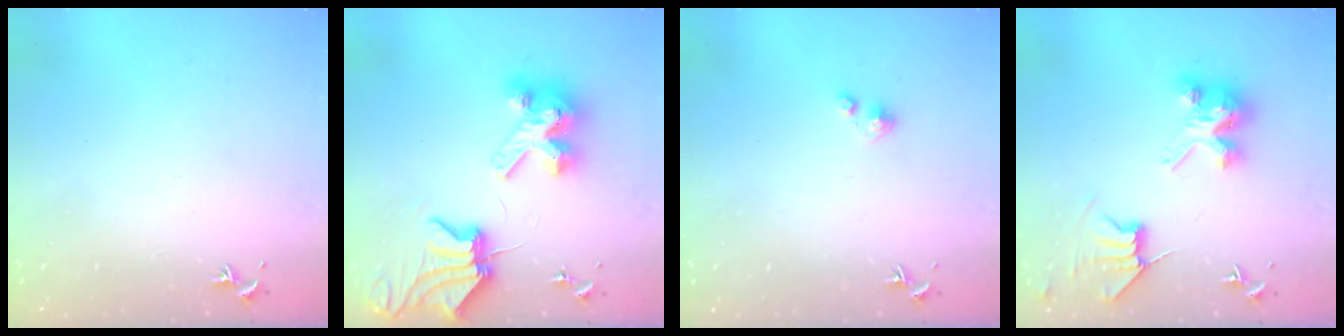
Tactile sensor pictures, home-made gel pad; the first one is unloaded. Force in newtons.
{"total": 11.9, "press": 11.8, "slide": 1.5}
{"total": 3.0, "press": 3.0, "slide": 0.3}
{"total": 8.9, "press": 8.9, "slide": 0.6}